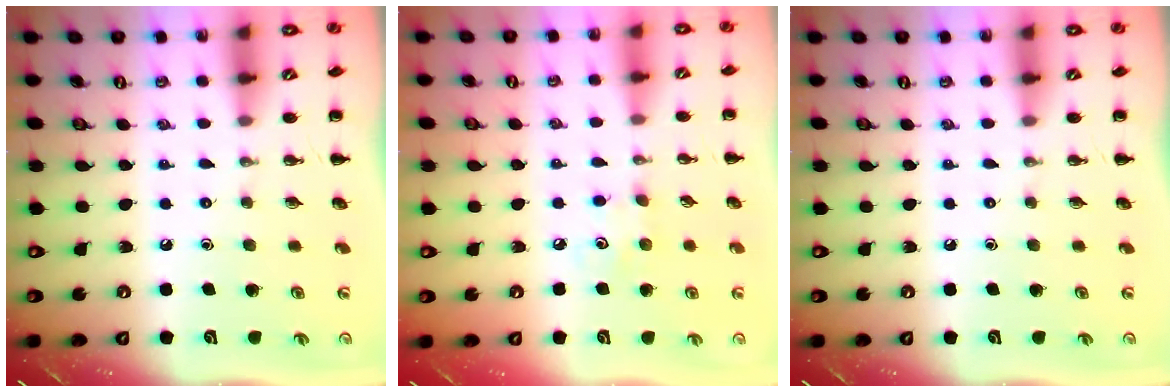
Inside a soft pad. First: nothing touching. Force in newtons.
{"total": 4.1, "press": 4.0, "slide": 0.9}
{"total": 0.0}